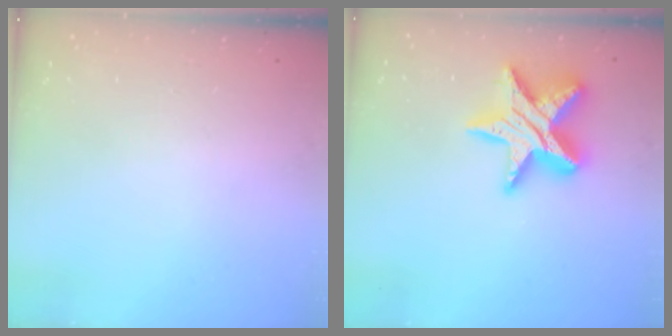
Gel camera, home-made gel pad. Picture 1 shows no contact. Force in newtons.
{"total": 16.4, "press": 16.4, "slide": 1.1}